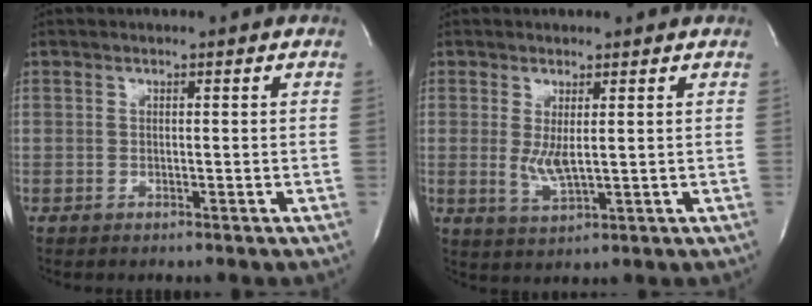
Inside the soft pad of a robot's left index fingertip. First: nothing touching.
{"total": 3.4, "force": [-0.1, 0.8, 3.3], "torque": [-0.069, -0.018, 0.008]}